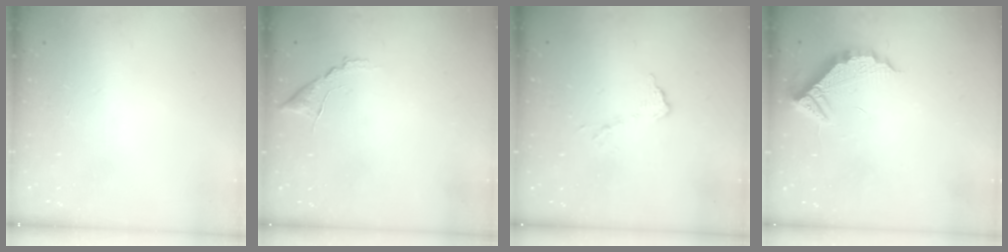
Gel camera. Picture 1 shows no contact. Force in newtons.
{"total": 7.2, "press": 7.2, "slide": 0.3}
{"total": 6.3, "press": 6.3, "slide": 0.3}
{"total": 9.9, "press": 9.9, "slide": 0.4}